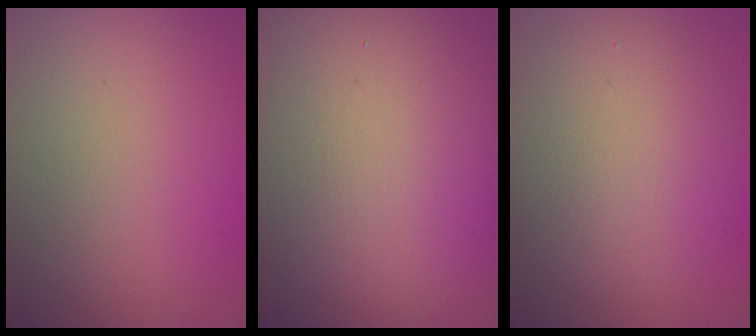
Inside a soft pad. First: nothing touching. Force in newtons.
{"total": 20.6, "press": 20.6, "slide": 1.0}
{"total": 6.8, "press": 6.8, "slide": 0.3}